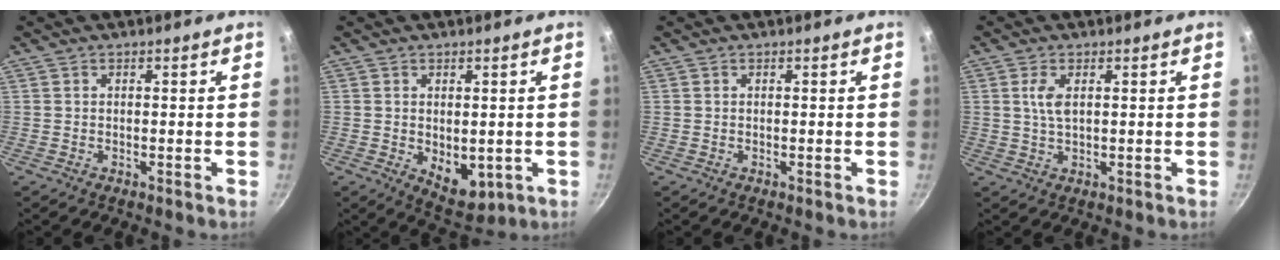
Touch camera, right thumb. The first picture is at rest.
{"total": 7.3, "force": [-0.7, 4.6, 5.6], "torque": [-0.062, -0.016, 0.005]}
{"total": 0.0}
{"total": 5.4, "force": [1.4, 2.5, 4.5], "torque": [-0.092, -0.003, 0.028]}